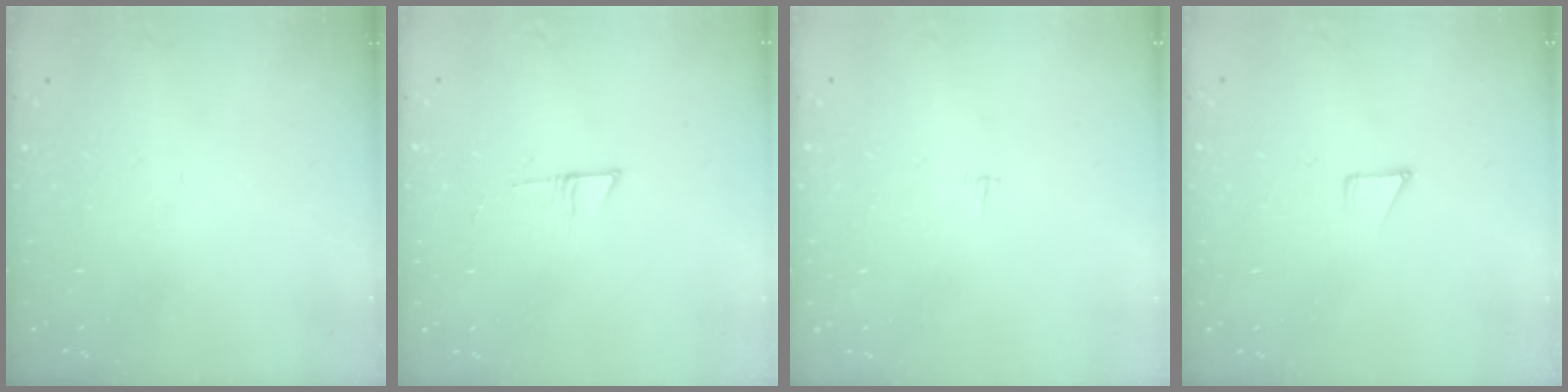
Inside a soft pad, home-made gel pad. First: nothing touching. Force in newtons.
{"total": 4.0, "press": 4.0, "slide": 0.4}
{"total": 2.1, "press": 2.1, "slide": 0.2}
{"total": 4.8, "press": 4.8, "slide": 0.2}